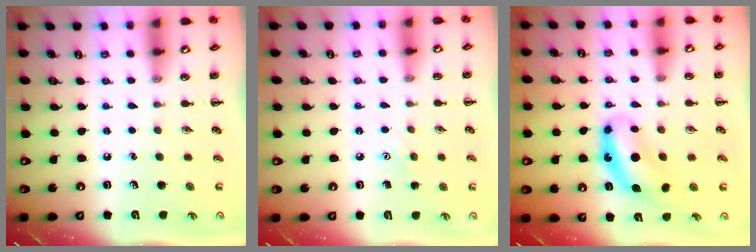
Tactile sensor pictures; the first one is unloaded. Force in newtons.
{"total": 3.9, "press": 3.8, "slide": 0.9}
{"total": 7.7, "press": 7.6, "slide": 0.8}